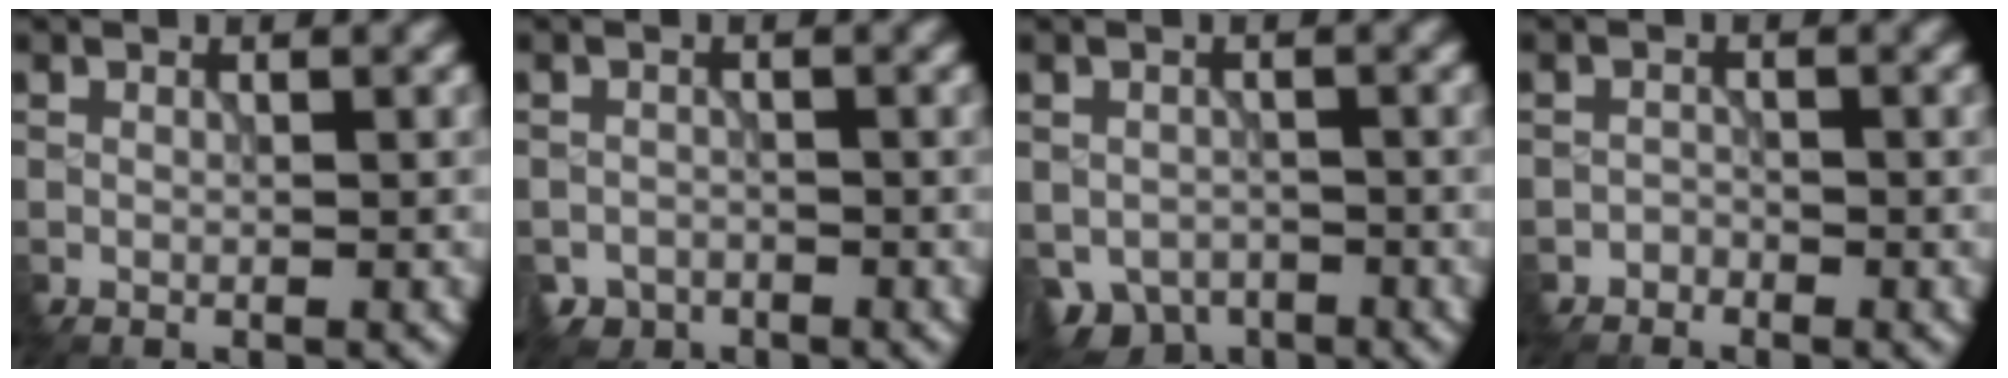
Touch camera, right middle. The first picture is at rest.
{"total": 1.9, "force": [-1.5, 0.9, -0.8], "torque": [0.020, -0.007, -0.031]}
{"total": 3.8, "force": [-1.9, 3.0, 1.3], "torque": [-0.025, -0.020, -0.024]}
{"total": 1.6, "force": [-1.4, 0.4, -0.8], "torque": [0.019, 0.000, -0.033]}